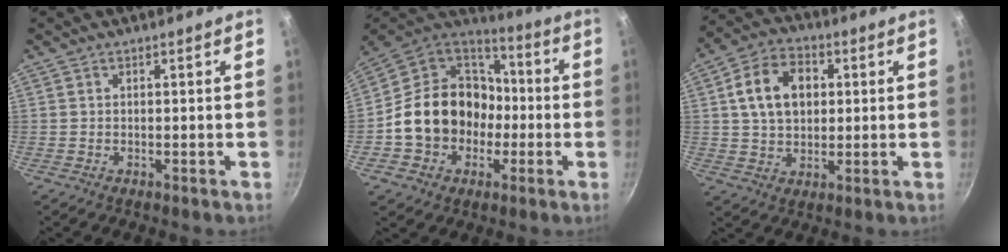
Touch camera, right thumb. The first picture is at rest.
{"total": 20.0, "force": [-2.8, 16.7, 10.6], "torque": [-0.158, 0.058, -0.045]}
{"total": 12.0, "force": [2.5, 8.7, 8.0], "torque": [-0.115, 0.012, 0.035]}